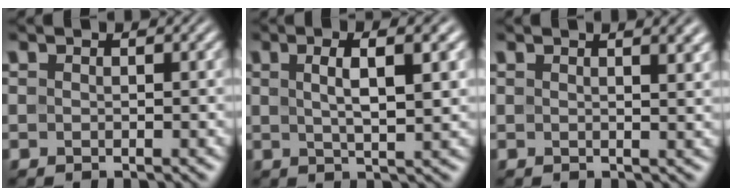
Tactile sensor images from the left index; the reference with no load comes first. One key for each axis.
{"total": 5.3, "fx": 1.5, "fy": 1.5, "fz": 4.9, "tx": -0.071, "ty": 0.008, "tz": 0.022}
{"total": 4.4, "fx": 2.3, "fy": 1.7, "fz": 3.3, "tx": -0.017, "ty": 0.020, "tz": 0.007}